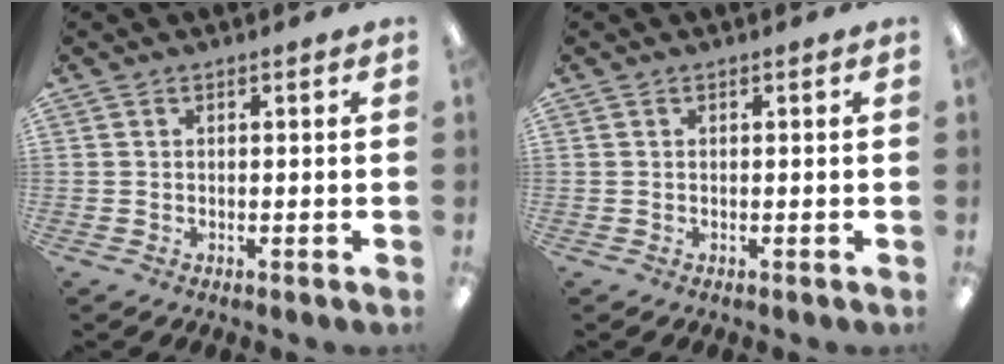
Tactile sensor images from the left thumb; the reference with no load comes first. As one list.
[{"total": 0.0}]